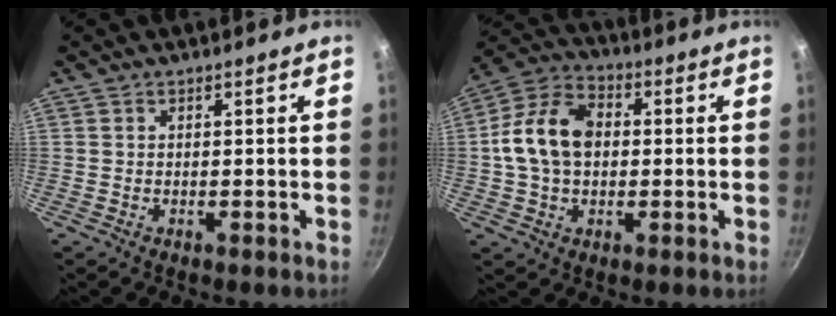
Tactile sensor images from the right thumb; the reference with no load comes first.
{"total": 13.2, "force": [0.6, 9.4, 9.3], "torque": [-0.151, 0.026, -0.006]}